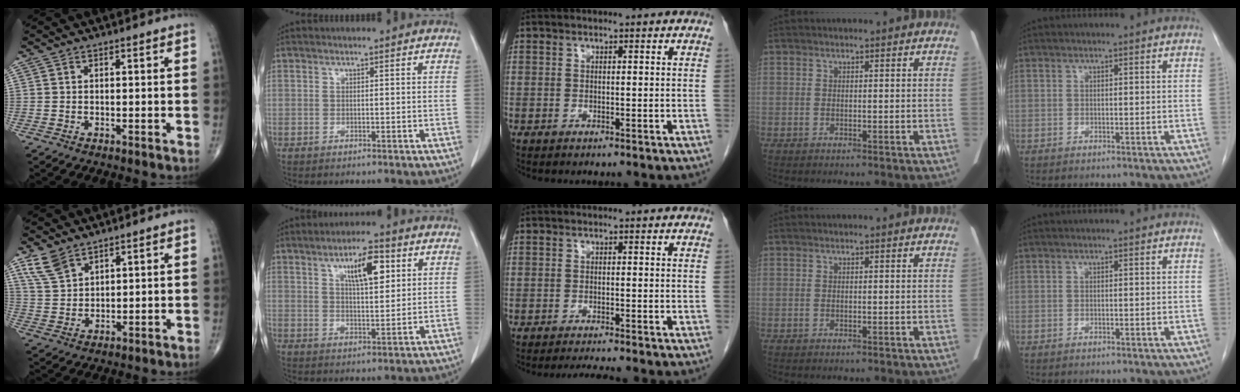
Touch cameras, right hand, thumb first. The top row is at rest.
{"thumb": {"total": 5.5, "force": [4.2, 2.6, 2.5], "torque": [-0.047, -0.017, 0.094]}, "index": {"total": 7.8, "force": [3.4, 2.1, 6.7], "torque": [-0.115, 0.006, 0.058]}, "middle": {"total": 2.3, "force": [-2.0, -0.8, 0.7], "torque": [-0.018, -0.011, -0.036]}}